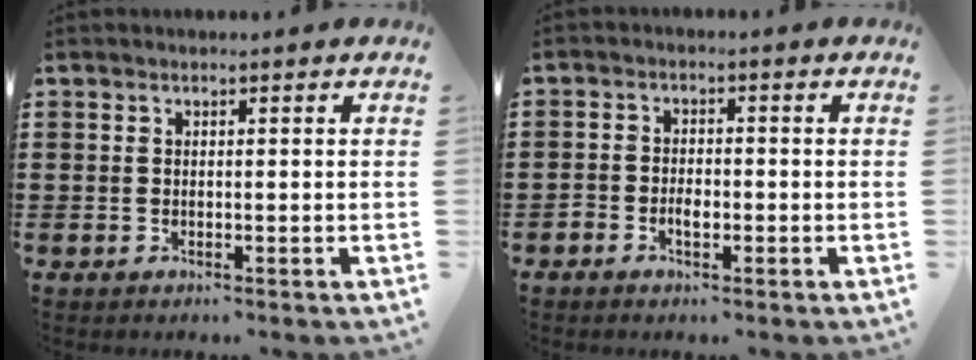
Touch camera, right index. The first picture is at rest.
{"total": 2.4, "force": [-1.1, 1.3, 1.7], "torque": [-0.035, 0.003, -0.022]}